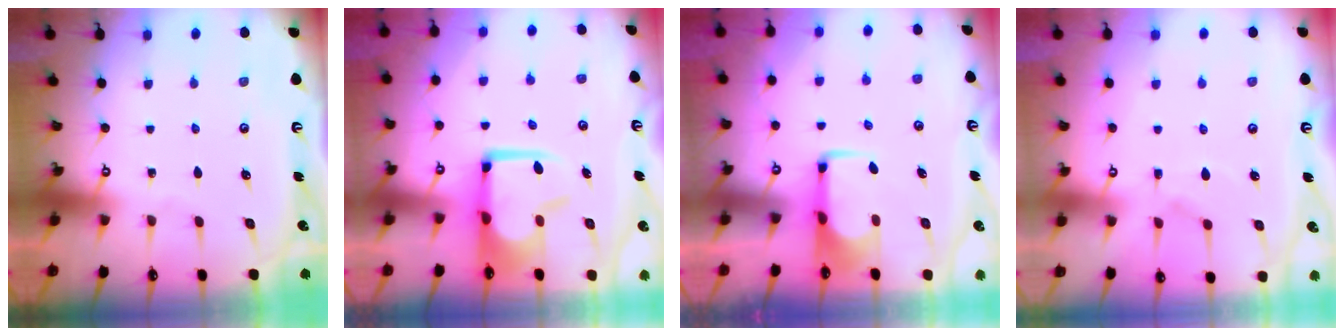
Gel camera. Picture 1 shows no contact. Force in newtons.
{"total": 4.9, "press": 4.7, "slide": 1.4}
{"total": 2.0, "press": 2.0, "slide": 0.4}
{"total": 1.3, "press": 0.0, "slide": 1.3}